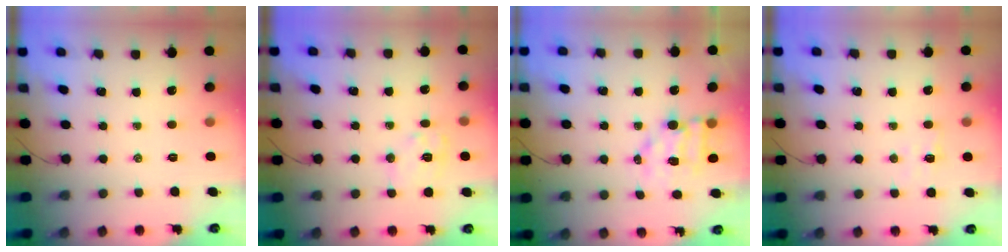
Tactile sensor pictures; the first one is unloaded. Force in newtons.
{"total": 8.8, "press": 8.7, "slide": 0.5}
{"total": 7.3, "press": 7.2, "slide": 0.8}
{"total": 3.9, "press": 3.8, "slide": 0.9}